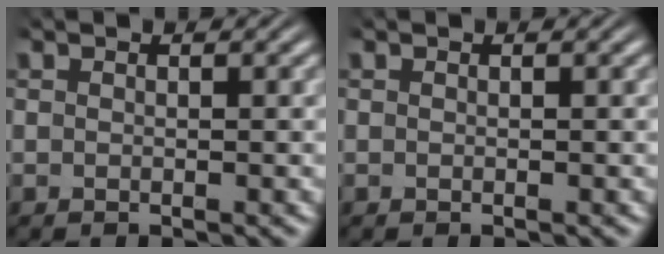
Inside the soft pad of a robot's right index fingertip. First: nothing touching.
{"total": 0.0}